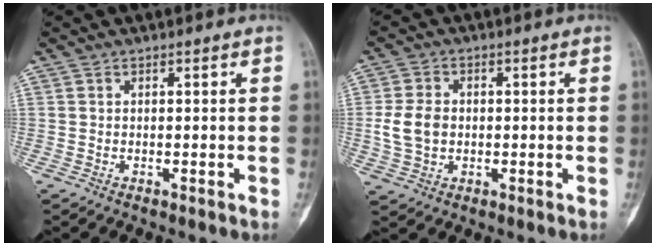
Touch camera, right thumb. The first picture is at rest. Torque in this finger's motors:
{"motor_torque": [-0.37, 0.39, 0.06, -0.05, 0.00]}